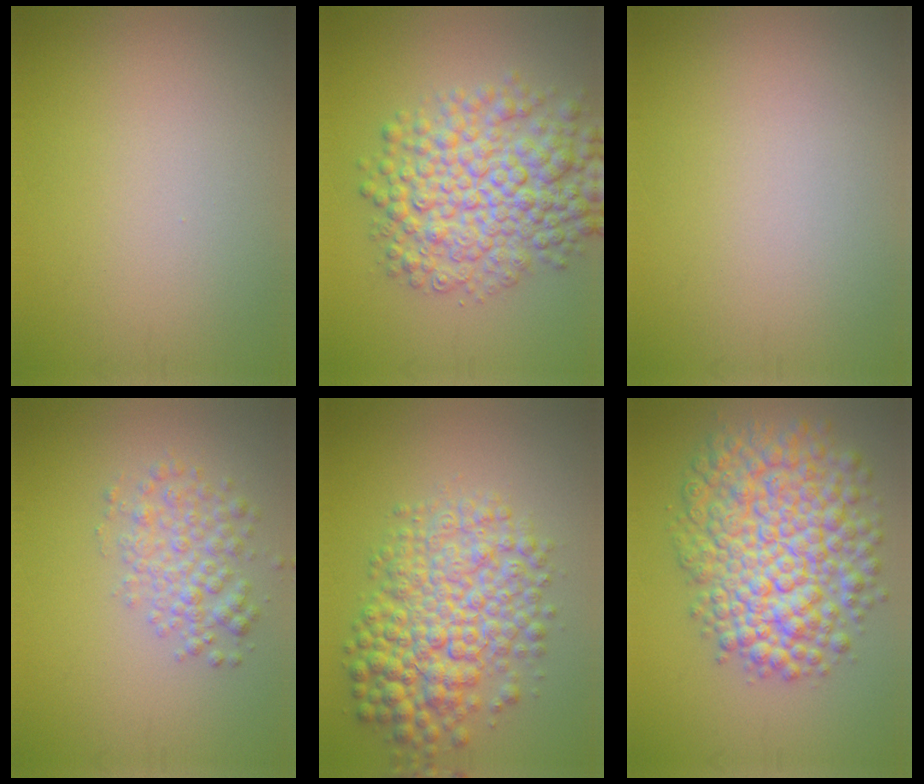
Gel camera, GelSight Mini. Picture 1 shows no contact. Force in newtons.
{"total": 8.6, "press": 8.6, "slide": 0.1}
{"total": 0.0}
{"total": 3.3, "press": 3.3, "slide": 0.1}
{"total": 8.1, "press": 8.1, "slide": 0.2}
{"total": 9.9, "press": 9.9, "slide": 0.3}